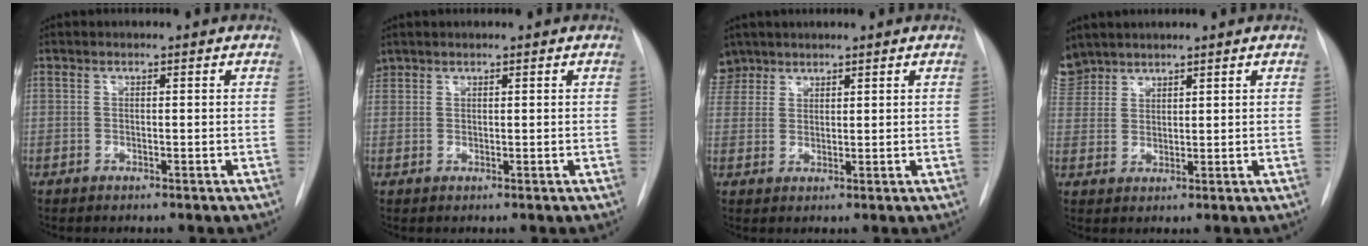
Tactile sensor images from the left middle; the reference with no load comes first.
{"total": 1.4, "force": [1.2, 0.7, 0.0], "torque": [-0.003, 0.014, 0.024]}
{"total": 4.7, "force": [3.7, 2.8, -0.1], "torque": [0.007, 0.011, 0.075]}
{"total": 5.7, "force": [5.0, 2.7, 0.3], "torque": [-0.005, 0.010, 0.105]}